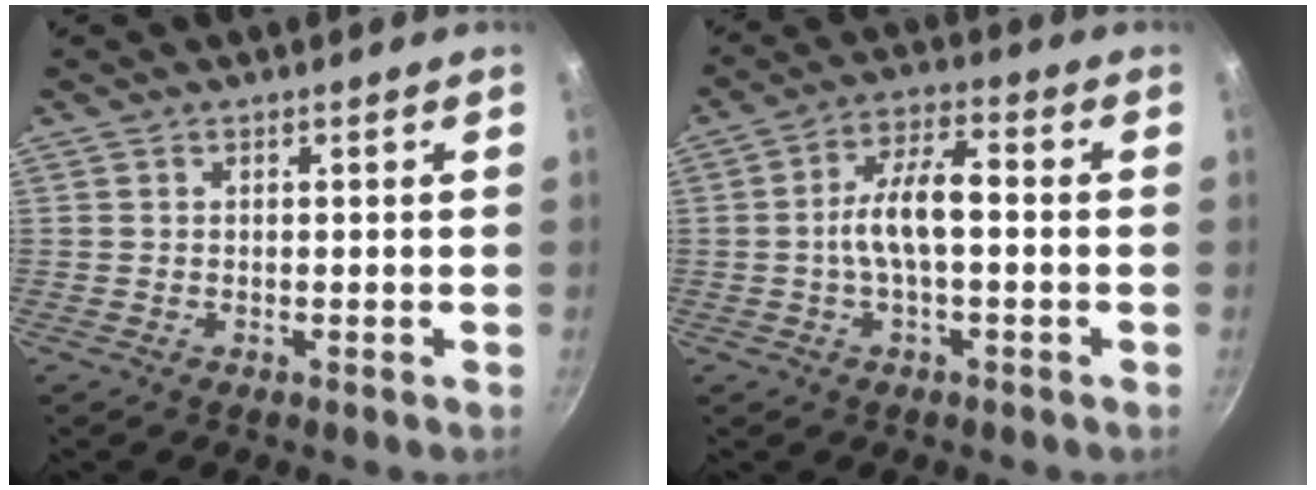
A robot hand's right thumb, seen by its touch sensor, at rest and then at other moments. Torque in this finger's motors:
{"motor_torque": [0.37, 0.18, 1.05, -0.02, 0.11]}